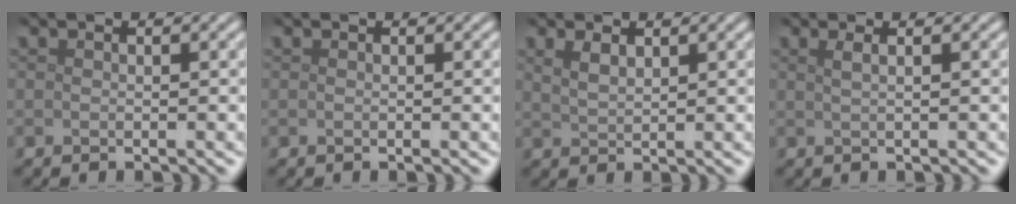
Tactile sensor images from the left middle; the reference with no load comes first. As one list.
[{"total": 0.0}, {"total": 1.7, "force": [1.2, 0.6, 1.0], "torque": [-0.024, -0.001, 0.027]}, {"total": 2.1, "force": [1.0, 1.0, 1.6], "torque": [-0.009, 0.001, -0.006]}]